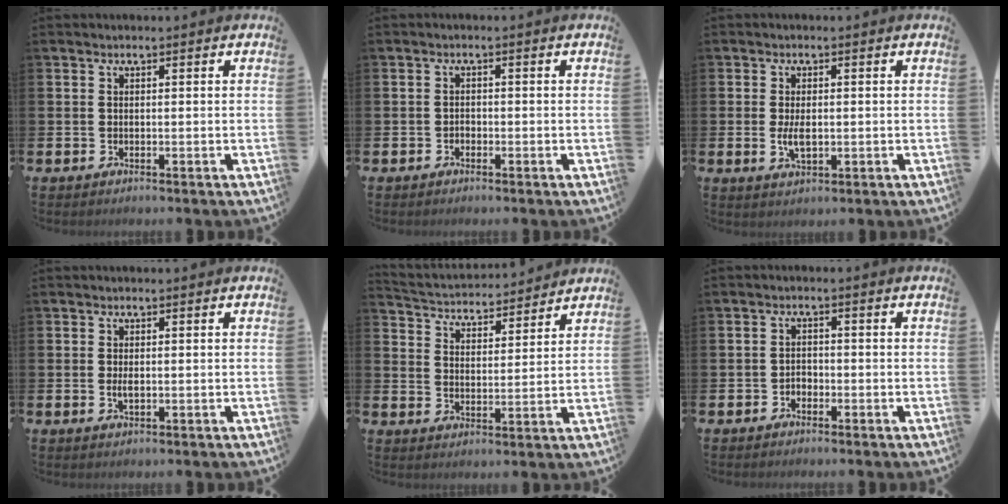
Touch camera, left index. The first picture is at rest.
{"total": 1.0, "force": [-0.7, 0.6, 0.1], "torque": [-0.002, 0.002, -0.017]}
{"total": 3.1, "force": [0.0, 1.5, 2.7], "torque": [-0.044, 0.000, -0.003]}
{"total": 1.5, "force": [0.1, 0.6, 1.3], "torque": [-0.025, 0.002, 0.000]}
{"total": 4.3, "force": [4.2, 1.0, -0.1], "torque": [-0.023, -0.035, 0.069]}
{"total": 1.4, "force": [-1.0, 0.9, 0.2], "torque": [-0.005, 0.003, -0.023]}